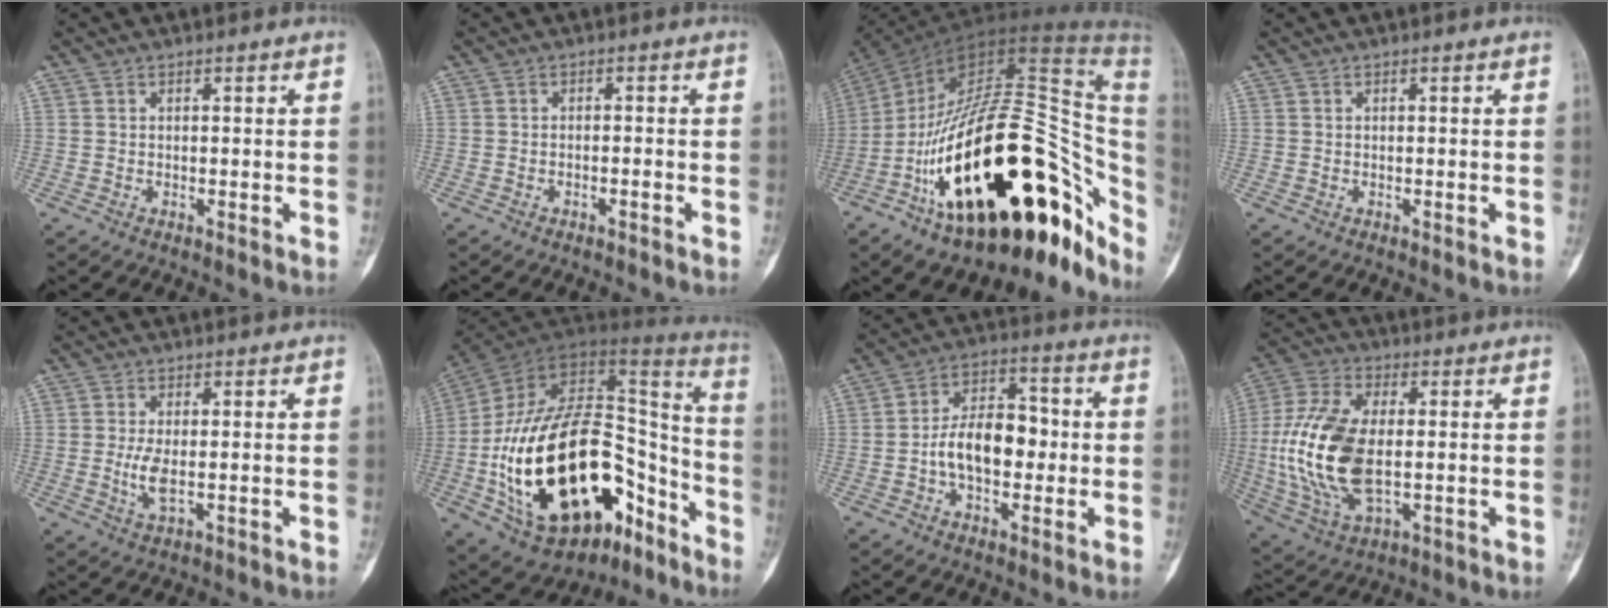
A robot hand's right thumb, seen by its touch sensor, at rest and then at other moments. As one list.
[{"total": 1.1, "force": [-0.7, 0.3, 0.8], "torque": [-0.018, 0.011, -0.010]}, {"total": 41.7, "force": [-11.6, 18.8, 35.3], "torque": [-0.453, 0.095, -0.176]}, {"total": 0.0}, {"total": 3.8, "force": [-0.2, 1.4, 3.6], "torque": [-0.084, -0.011, 0.000]}, {"total": 35.4, "force": [-13.0, 20.5, 25.7], "torque": [-0.471, 0.073, -0.199]}, {"total": 11.5, "force": [-1.3, 7.0, 9.1], "torque": [-0.131, 0.035, -0.031]}, {"total": 18.4, "force": [-0.7, 9.5, 15.7], "torque": [-0.344, -0.004, -0.005]}]